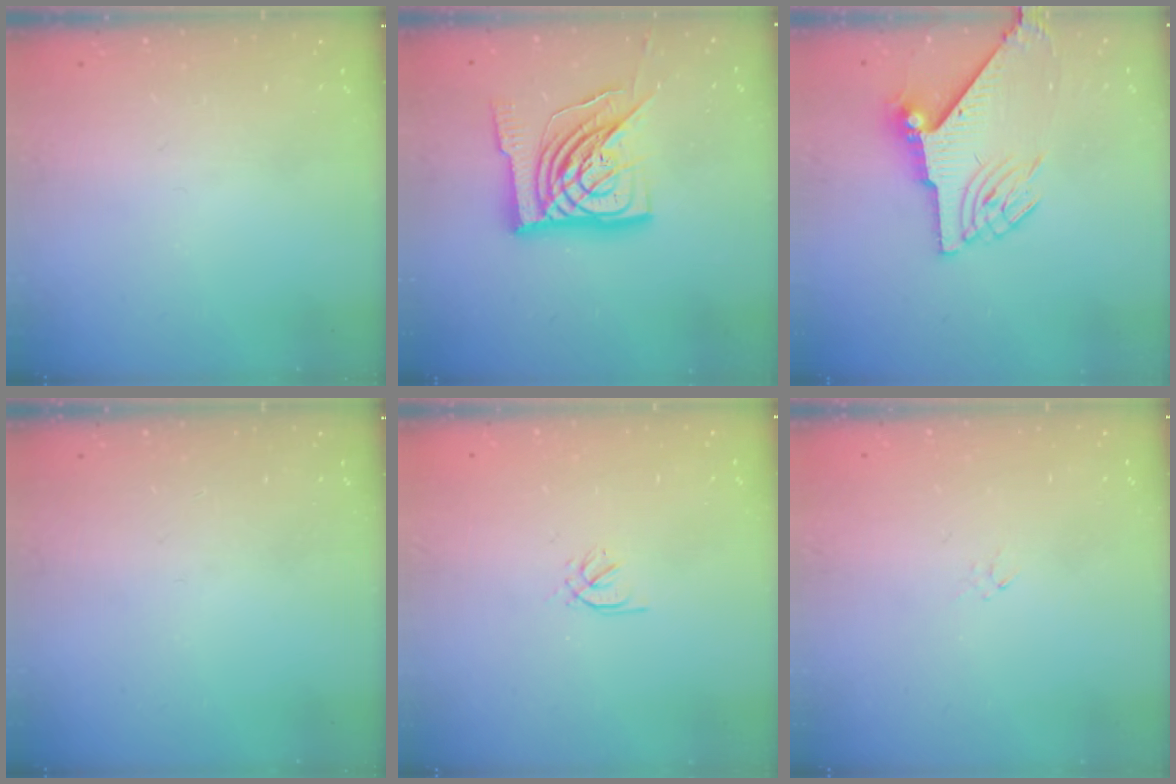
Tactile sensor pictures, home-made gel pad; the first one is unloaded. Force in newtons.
{"total": 21.1, "press": 21.0, "slide": 2.2}
{"total": 9.6, "press": 9.5, "slide": 1.0}
{"total": 0.0}
{"total": 0.5, "press": 0.3, "slide": 0.4}
{"total": 0.0}